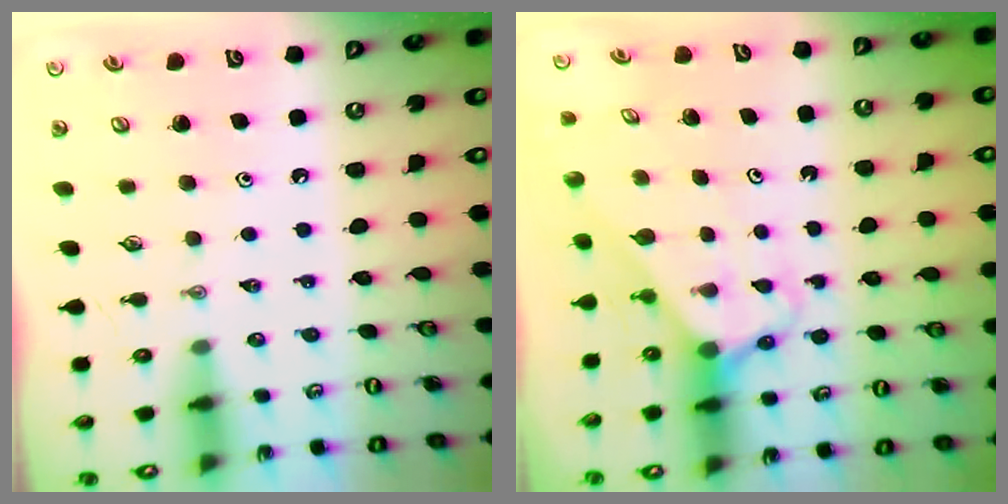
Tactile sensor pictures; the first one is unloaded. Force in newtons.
{"total": 2.7, "press": 2.7, "slide": 0.1}